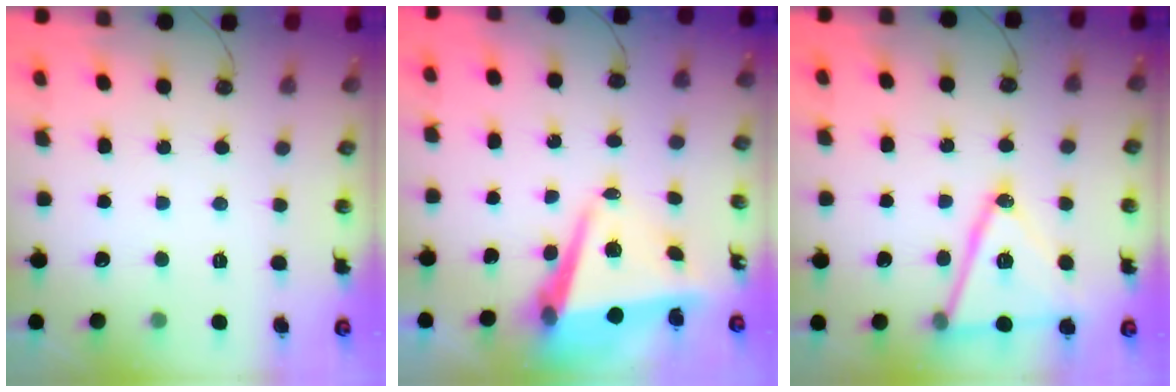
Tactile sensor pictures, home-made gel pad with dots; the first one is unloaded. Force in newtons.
{"total": 9.0, "press": 8.9, "slide": 1.6}
{"total": 17.3, "press": 16.9, "slide": 3.6}